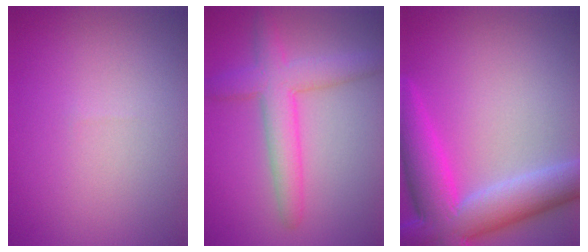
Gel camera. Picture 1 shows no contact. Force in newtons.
{"total": 4.8, "press": 4.8, "slide": 0.3}
{"total": 9.6, "press": 9.6, "slide": 0.5}